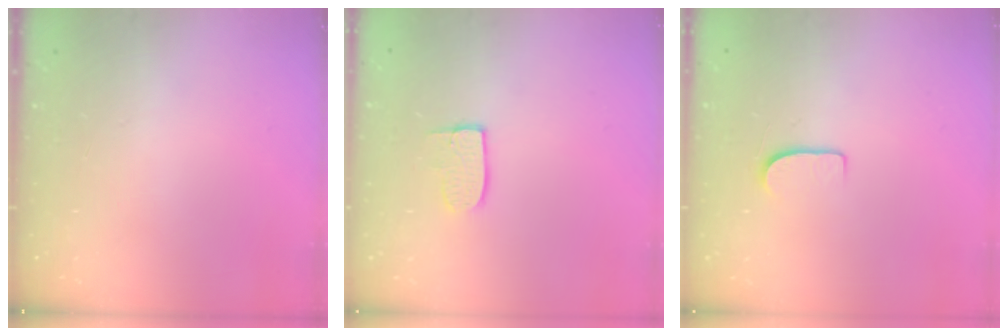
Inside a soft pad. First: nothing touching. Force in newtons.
{"total": 7.0, "press": 7.0, "slide": 0.3}
{"total": 5.9, "press": 5.9, "slide": 0.5}